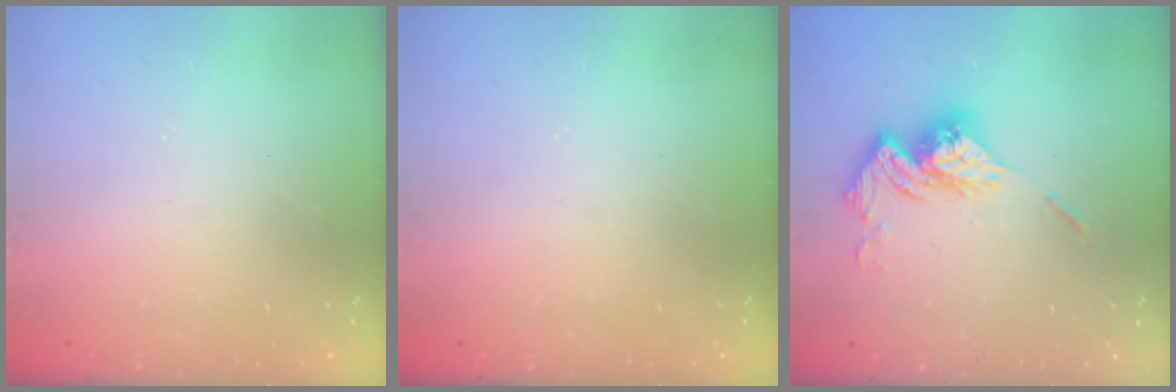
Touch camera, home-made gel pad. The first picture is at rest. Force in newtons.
{"total": 0.0}
{"total": 15.1, "press": 15.0, "slide": 1.5}